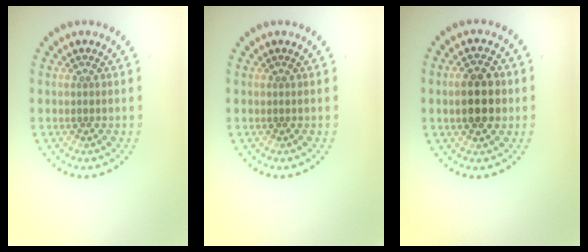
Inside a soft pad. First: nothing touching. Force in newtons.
{"total": 0.0}
{"total": 4.6, "press": 4.6, "slide": 0.2}